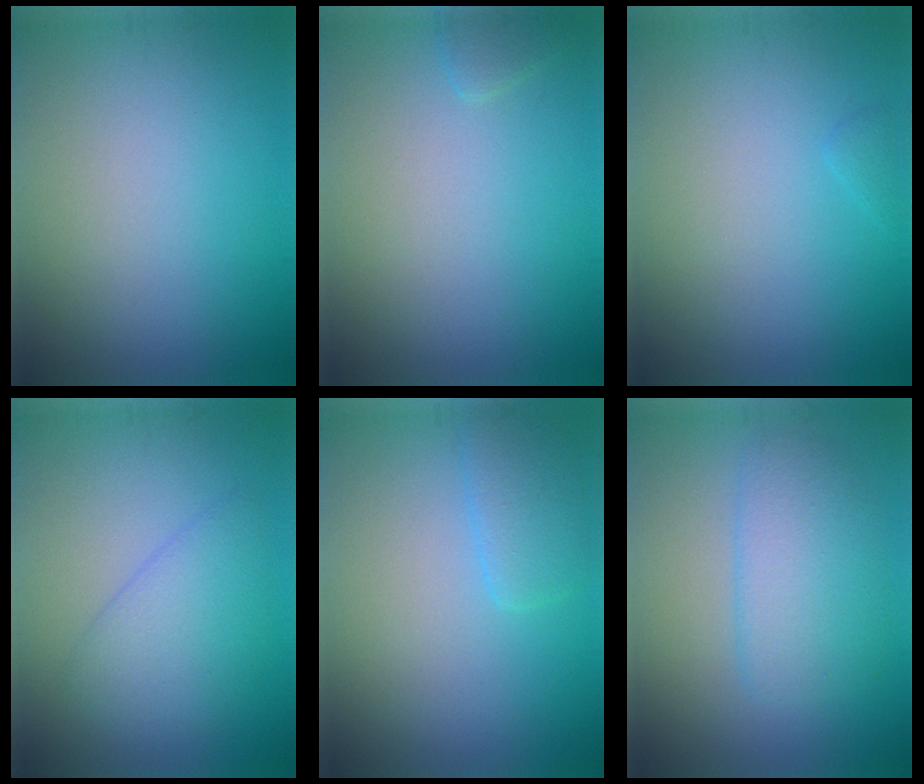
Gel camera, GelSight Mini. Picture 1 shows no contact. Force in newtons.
{"total": 0.9, "press": 0.9, "slide": 0.1}
{"total": 0.6, "press": 0.6, "slide": 0.1}
{"total": 3.6, "press": 3.6, "slide": 0.3}
{"total": 2.4, "press": 2.3, "slide": 0.2}
{"total": 4.0, "press": 4.0, "slide": 0.4}